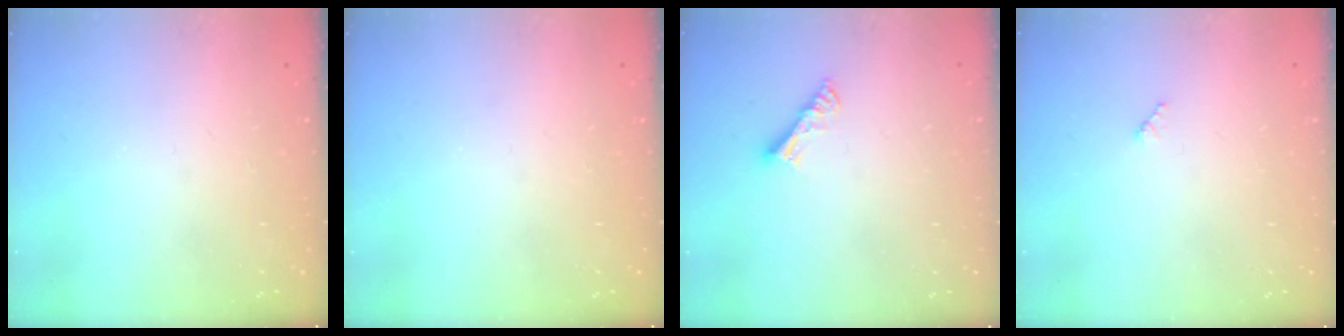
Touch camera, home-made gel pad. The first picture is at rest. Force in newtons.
{"total": 0.0}
{"total": 5.4, "press": 5.4, "slide": 0.2}
{"total": 2.5, "press": 2.5, "slide": 0.3}